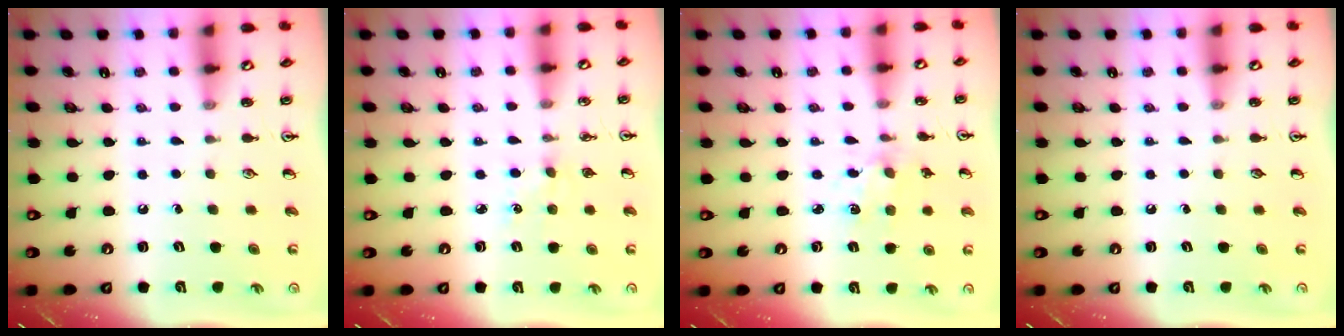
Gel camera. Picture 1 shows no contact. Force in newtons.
{"total": 3.6, "press": 3.5, "slide": 0.5}
{"total": 2.7, "press": 2.6, "slide": 0.4}
{"total": 0.0}